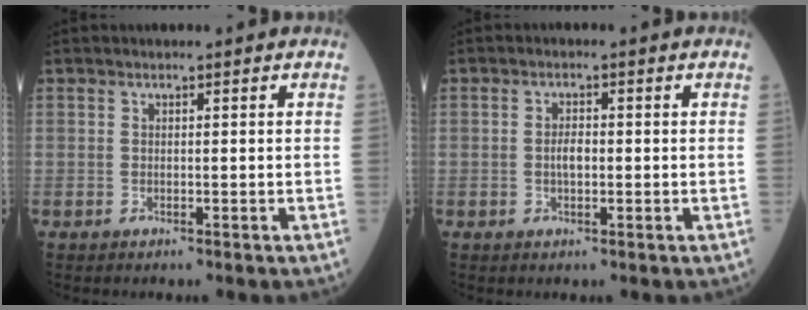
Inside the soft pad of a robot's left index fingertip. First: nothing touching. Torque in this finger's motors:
{"motor_torque": [0.49, 0.23, 0.06, 0.02]}